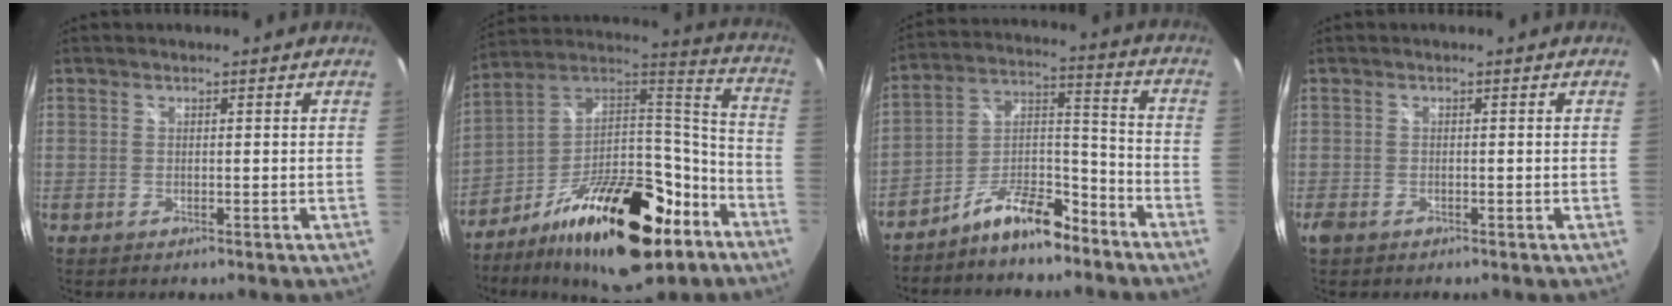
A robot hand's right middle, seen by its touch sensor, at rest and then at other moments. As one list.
[{"total": 27.7, "force": [-14.6, 12.5, 20.0], "torque": [-0.323, 0.020, -0.226]}, {"total": 10.5, "force": [-7.9, 3.7, 5.9], "torque": [-0.111, 0.041, -0.141]}, {"total": 2.1, "force": [-1.3, 1.3, 1.0], "torque": [-0.022, -0.006, -0.025]}]